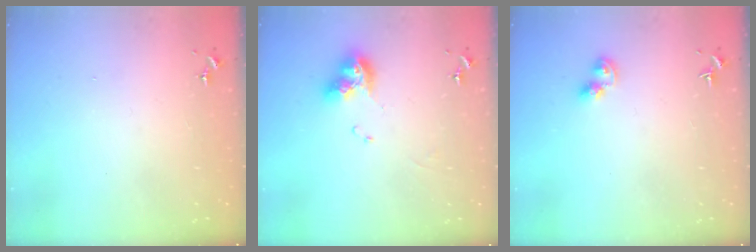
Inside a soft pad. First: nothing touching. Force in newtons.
{"total": 11.4, "press": 11.4, "slide": 0.9}
{"total": 5.2, "press": 5.2, "slide": 0.2}